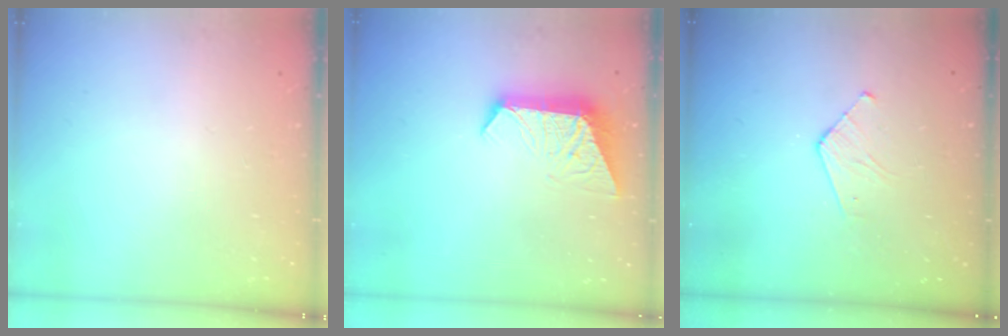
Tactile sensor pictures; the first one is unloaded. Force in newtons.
{"total": 10.0, "press": 10.0, "slide": 0.8}
{"total": 4.9, "press": 4.9, "slide": 0.4}